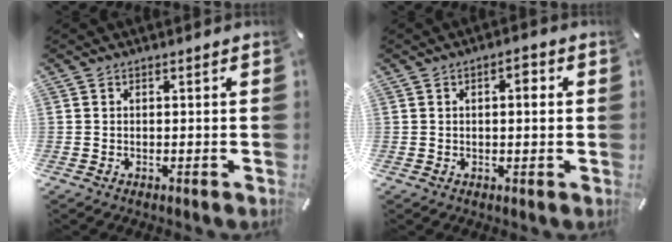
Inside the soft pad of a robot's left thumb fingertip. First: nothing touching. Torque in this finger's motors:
{"motor_torque": [-0.17, -0.24, -0.15, 0.15, 0.06]}